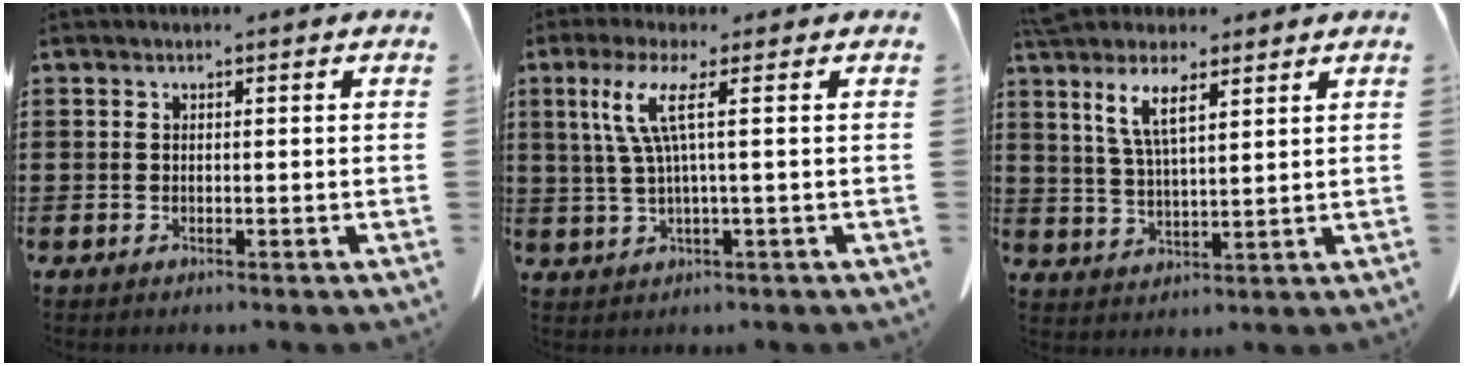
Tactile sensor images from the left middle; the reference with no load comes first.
{"total": 6.5, "force": [1.7, -0.2, 6.3], "torque": [-0.140, -0.009, 0.019]}
{"total": 6.4, "force": [4.1, 1.5, 4.7], "torque": [-0.104, -0.005, 0.072]}